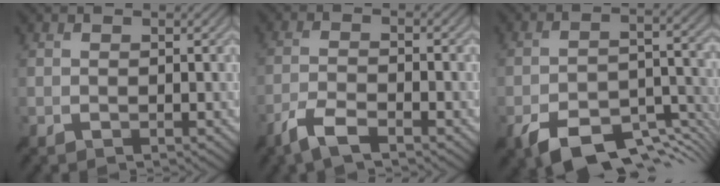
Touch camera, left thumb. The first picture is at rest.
{"total": 4.6, "force": [-3.1, 0.9, 3.3], "torque": [-0.072, -0.001, -0.071]}
{"total": 11.3, "force": [-7.4, 4.1, 7.4], "torque": [-0.129, -0.007, -0.136]}